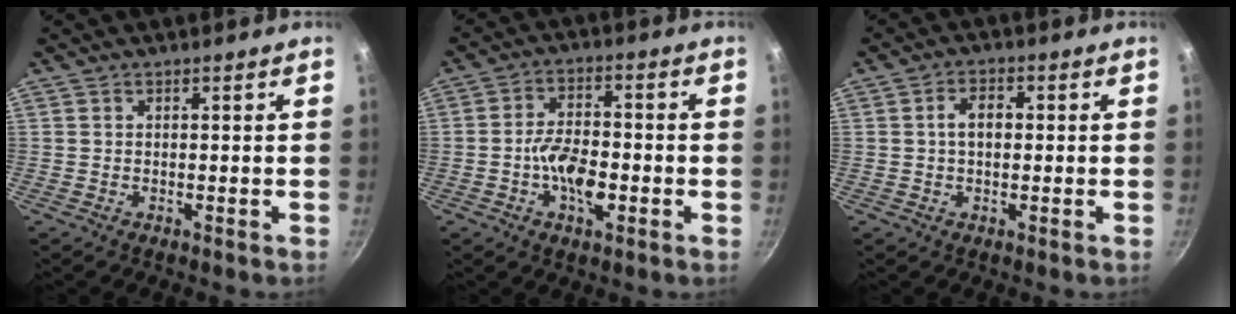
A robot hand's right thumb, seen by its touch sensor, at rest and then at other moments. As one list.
[{"total": 8.5, "force": [-2.3, 4.2, 7.0], "torque": [-0.114, 0.024, -0.046]}, {"total": 4.2, "force": [0.3, 2.7, 3.2], "torque": [-0.043, 0.014, -0.001]}]